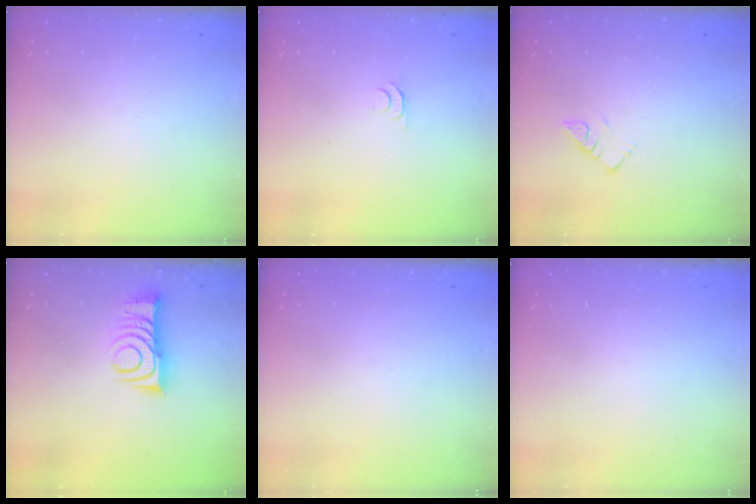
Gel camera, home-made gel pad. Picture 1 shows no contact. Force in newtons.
{"total": 4.6, "press": 4.5, "slide": 0.7}
{"total": 3.2, "press": 3.1, "slide": 0.5}
{"total": 10.5, "press": 10.5, "slide": 0.3}
{"total": 0.0}
{"total": 1.5, "press": 1.5, "slide": 0.1}